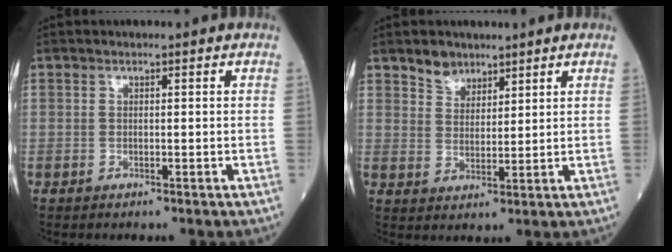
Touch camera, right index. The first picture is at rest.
{"total": 3.8, "force": [3.1, 2.1, 0.8], "torque": [-0.013, 0.001, 0.058]}